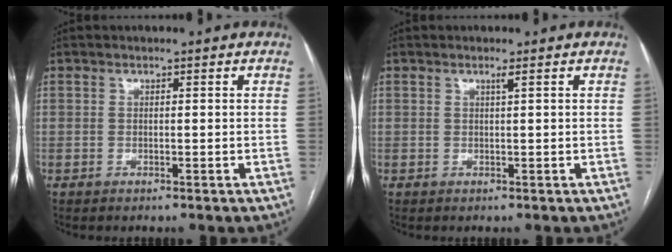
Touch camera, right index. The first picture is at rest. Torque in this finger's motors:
{"motor_torque": [0.13, 0.00, 0.05, 0.01]}